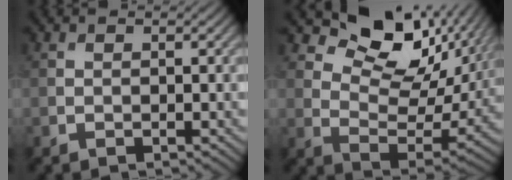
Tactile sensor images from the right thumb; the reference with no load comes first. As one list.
[{"total": 12.5, "force": [6.9, 6.7, 8.0], "torque": [-0.145, -0.004, 0.120]}]